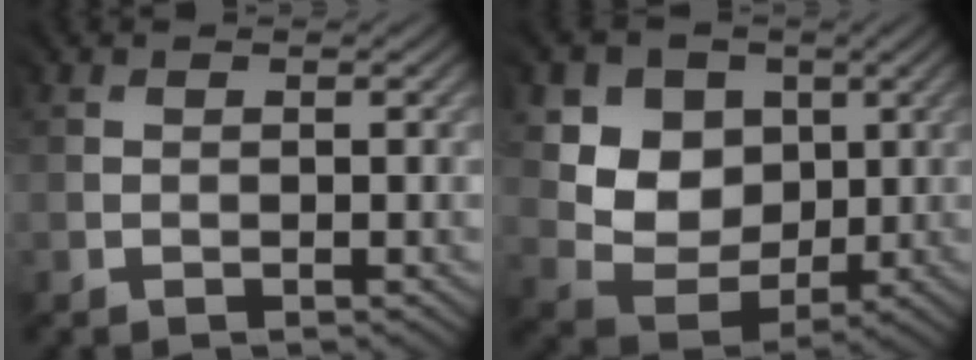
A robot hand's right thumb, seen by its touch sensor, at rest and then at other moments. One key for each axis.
{"total": 7.9, "fx": 3.1, "fy": 6.6, "fz": 3.2, "tx": -0.095, "ty": -0.007, "tz": 0.050}